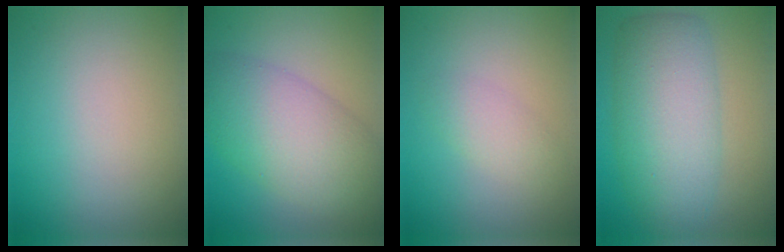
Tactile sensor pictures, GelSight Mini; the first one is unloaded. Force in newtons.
{"total": 8.2, "press": 8.2, "slide": 0.2}
{"total": 1.9, "press": 1.9, "slide": 0.1}
{"total": 7.6, "press": 7.6, "slide": 0.2}